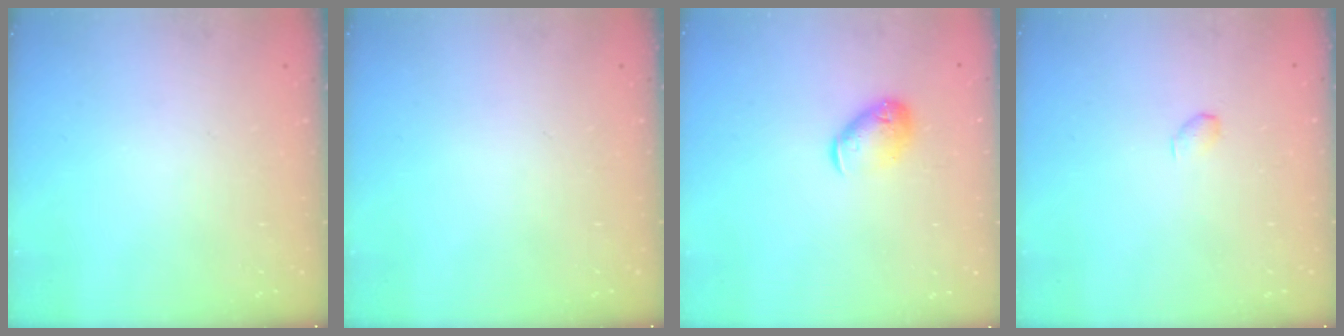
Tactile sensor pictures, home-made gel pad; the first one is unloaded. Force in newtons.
{"total": 0.0}
{"total": 9.0, "press": 8.9, "slide": 1.3}
{"total": 3.1, "press": 3.0, "slide": 0.4}